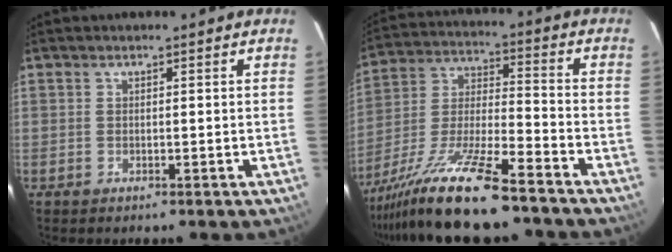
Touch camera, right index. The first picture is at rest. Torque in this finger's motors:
{"motor_torque": [1.15, -0.99, 0.96, 0.21]}